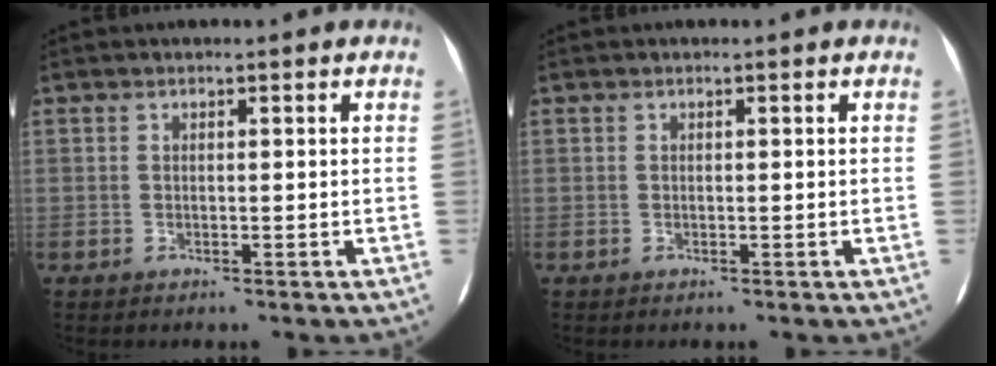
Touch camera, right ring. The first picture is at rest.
{"total": 0.0}